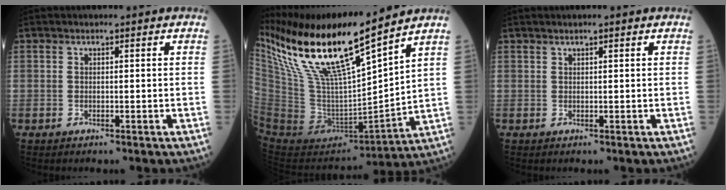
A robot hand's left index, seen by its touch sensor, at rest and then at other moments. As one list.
[{"total": 20.9, "force": [15.7, 2.2, 13.7], "torque": [-0.266, -0.005, 0.305]}, {"total": 1.6, "force": [1.2, 0.1, 1.1], "torque": [-0.018, 0.013, 0.018]}]